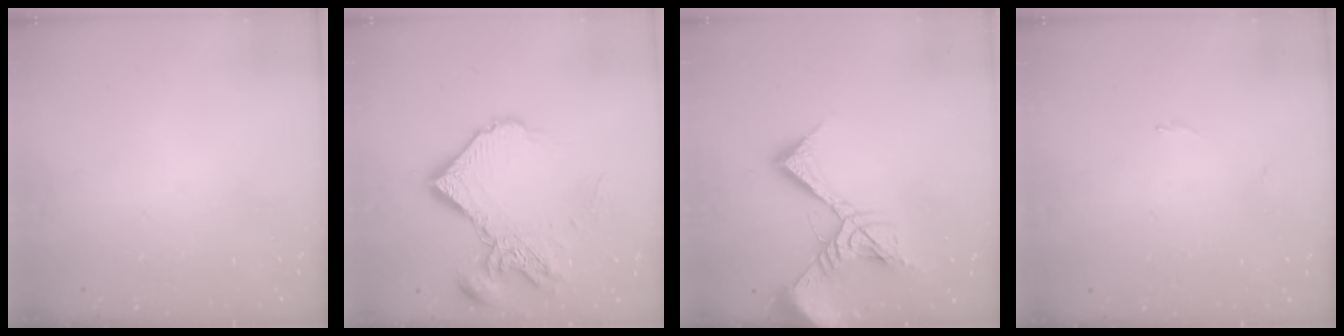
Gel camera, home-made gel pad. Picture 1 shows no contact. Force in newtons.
{"total": 14.3, "press": 14.2, "slide": 1.6}
{"total": 14.4, "press": 14.3, "slide": 1.6}
{"total": 0.8, "press": 0.8, "slide": 0.3}